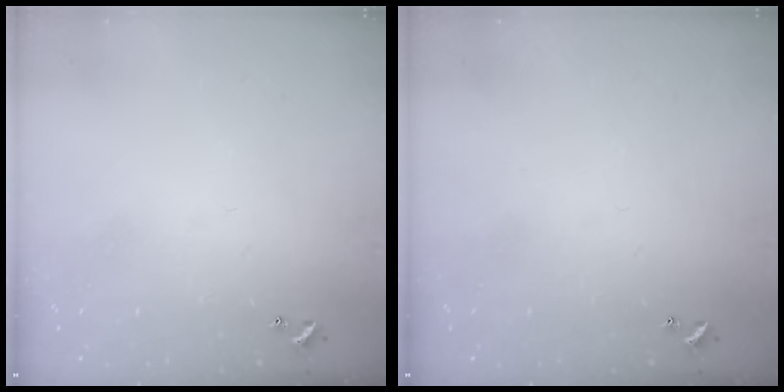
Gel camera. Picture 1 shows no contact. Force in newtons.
{"total": 0.0}